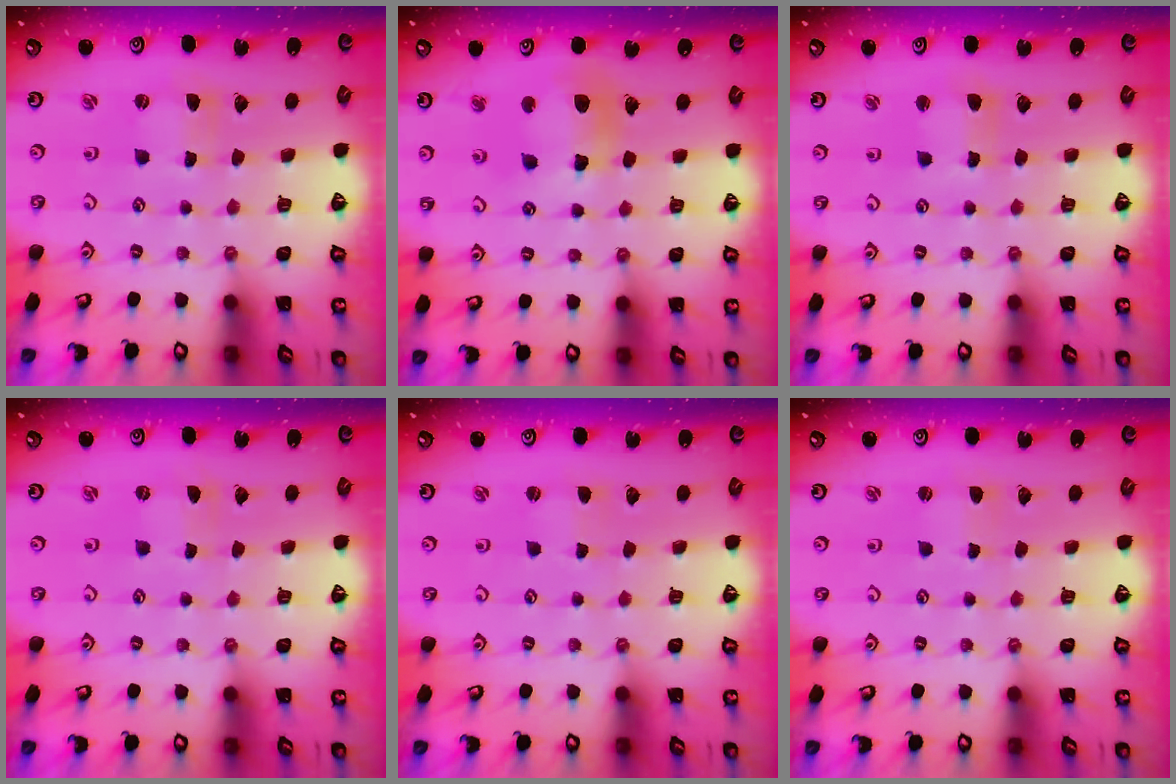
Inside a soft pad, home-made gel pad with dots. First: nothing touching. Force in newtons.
{"total": 12.3, "press": 12.0, "slide": 2.6}
{"total": 4.2, "press": 4.2, "slide": 0.4}
{"total": 0.0}
{"total": 1.4, "press": 1.3, "slide": 0.3}
{"total": 2.1, "press": 2.0, "slide": 0.4}